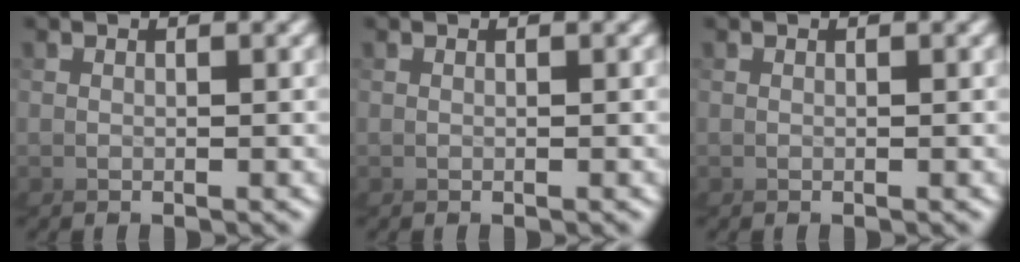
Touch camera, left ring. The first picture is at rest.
{"total": 0.0}
{"total": 0.0}